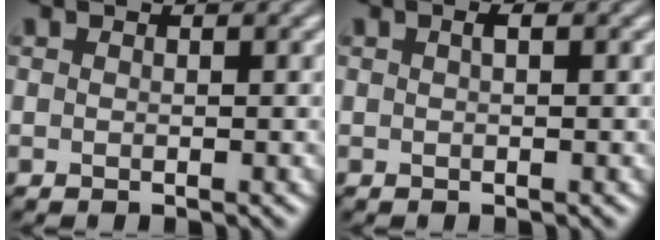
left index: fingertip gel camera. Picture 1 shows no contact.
{"total": 0.7, "force": [0.2, 0.2, 0.7], "torque": [-0.014, 0.006, 0.004]}